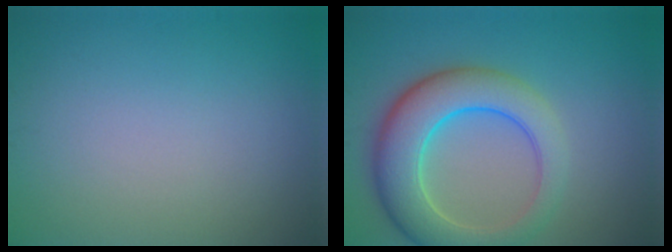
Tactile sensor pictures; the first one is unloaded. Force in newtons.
{"total": 7.9, "press": 7.9, "slide": 0.2}